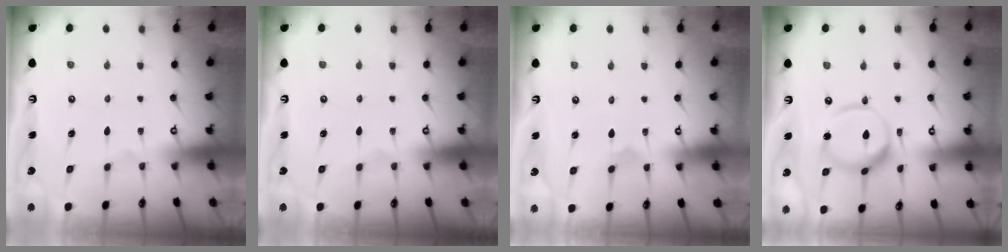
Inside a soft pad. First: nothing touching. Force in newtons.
{"total": 0.0}
{"total": 1.7, "press": 1.7, "slide": 0.1}
{"total": 13.8, "press": 13.7, "slide": 1.4}